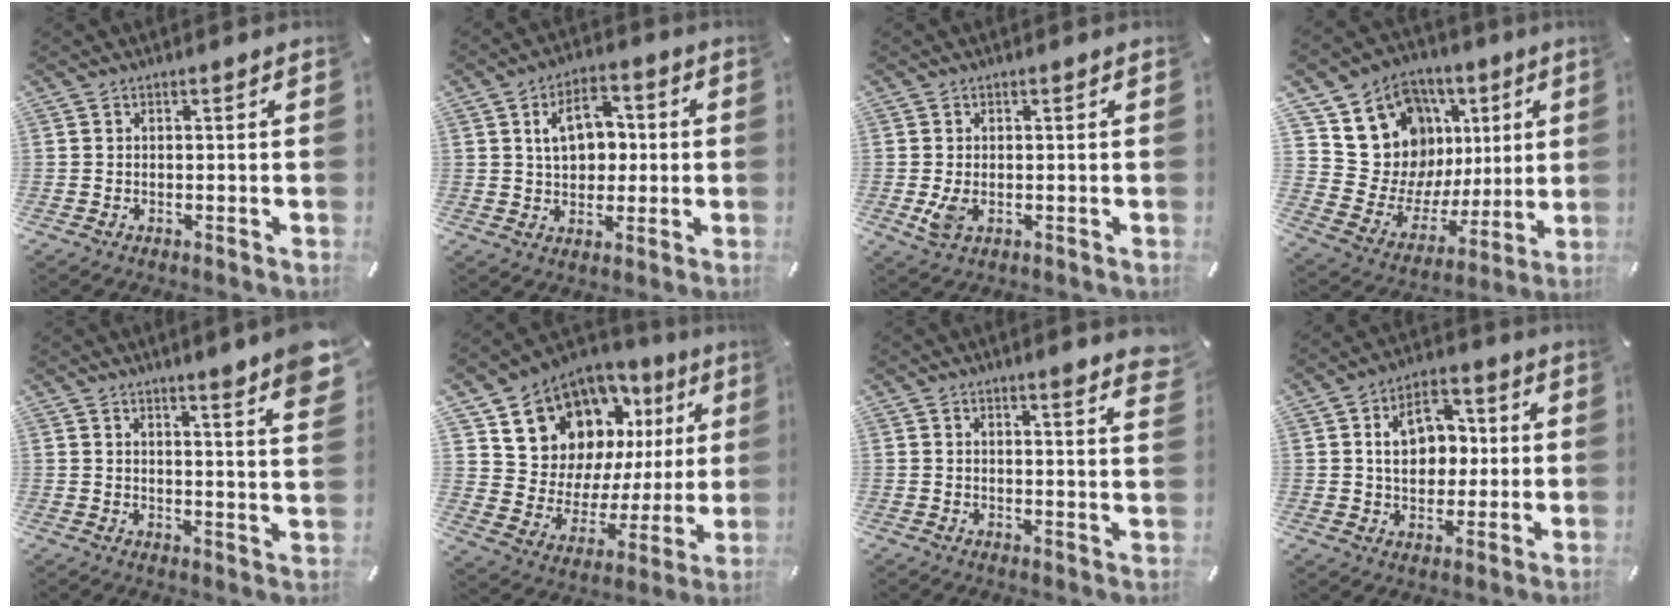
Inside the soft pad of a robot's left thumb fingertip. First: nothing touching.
{"total": 9.8, "force": [1.7, 7.0, 6.6], "torque": [-0.097, 0.007, 0.027]}
{"total": 3.6, "force": [-0.6, 2.0, 3.0], "torque": [-0.062, -0.006, -0.014]}
{"total": 13.8, "force": [6.3, 11.8, 3.2], "torque": [-0.057, -0.060, 0.134]}
{"total": 6.4, "force": [5.0, 0.0, 4.0], "torque": [-0.058, -0.043, 0.081]}
{"total": 14.0, "force": [9.7, 9.6, 3.3], "torque": [-0.067, -0.090, 0.184]}
{"total": 3.7, "force": [3.0, 0.1, 2.2], "torque": [-0.033, -0.024, 0.050]}
{"total": 11.4, "force": [1.5, 8.8, 7.0], "torque": [-0.098, 0.010, 0.027]}